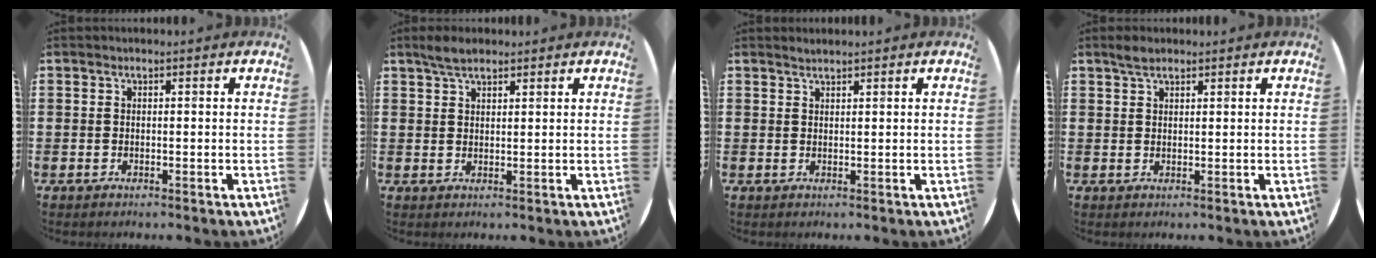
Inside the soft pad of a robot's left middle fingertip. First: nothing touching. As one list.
[{"total": 3.1, "force": [2.5, 1.1, 1.3], "torque": [-0.022, 0.004, 0.045]}, {"total": 1.0, "force": [1.0, 0.0, 0.2], "torque": [-0.004, 0.000, 0.018]}, {"total": 2.0, "force": [1.6, 0.7, 0.8], "torque": [-0.010, 0.001, 0.028]}]